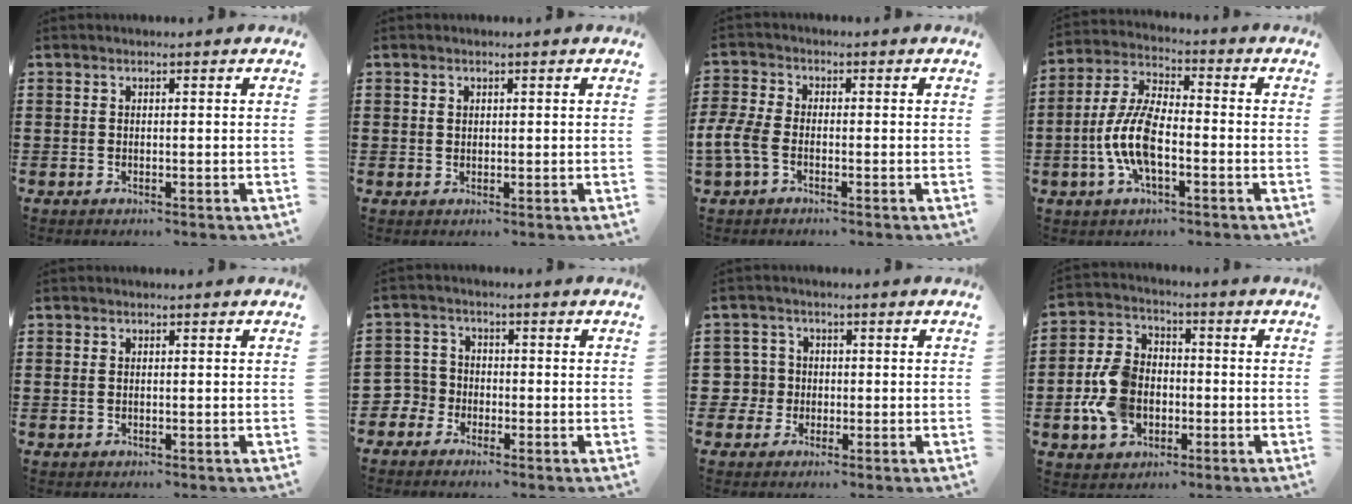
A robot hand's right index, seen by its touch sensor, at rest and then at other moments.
{"total": 0.8, "force": [0.3, 0.7, 0.3], "torque": [-0.006, 0.004, 0.007]}
{"total": 4.2, "force": [-2.1, 2.1, 3.0], "torque": [-0.086, -0.004, -0.048]}
{"total": 9.1, "force": [-2.4, 3.9, 7.9], "torque": [-0.190, -0.008, -0.053]}
{"total": 0.8, "force": [0.1, 0.5, 0.6], "torque": [-0.014, 0.005, 0.001]}
{"total": 3.6, "force": [-2.3, 2.7, 0.2], "torque": [-0.034, 0.001, -0.057]}
{"total": 3.9, "force": [-0.7, 3.8, 0.8], "torque": [-0.037, 0.007, -0.018]}
{"total": 9.4, "force": [-2.0, 6.8, 6.2], "torque": [-0.155, 0.012, -0.039]}